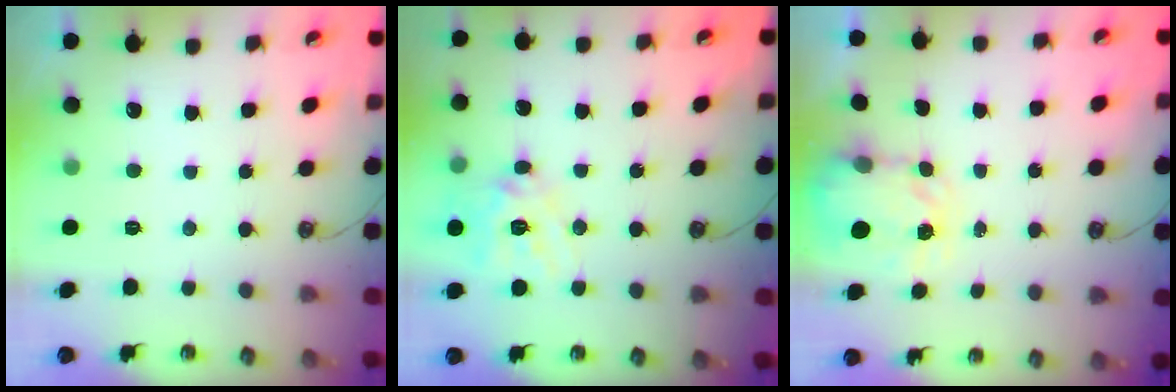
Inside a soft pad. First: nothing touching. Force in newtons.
{"total": 14.2, "press": 14.1, "slide": 1.8}
{"total": 3.6, "press": 3.6, "slide": 0.5}